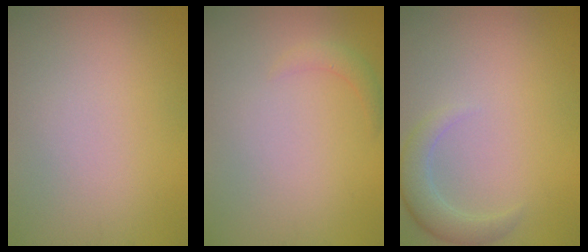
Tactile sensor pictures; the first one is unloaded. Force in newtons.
{"total": 1.2, "press": 1.2, "slide": 0.2}
{"total": 2.8, "press": 2.7, "slide": 0.4}